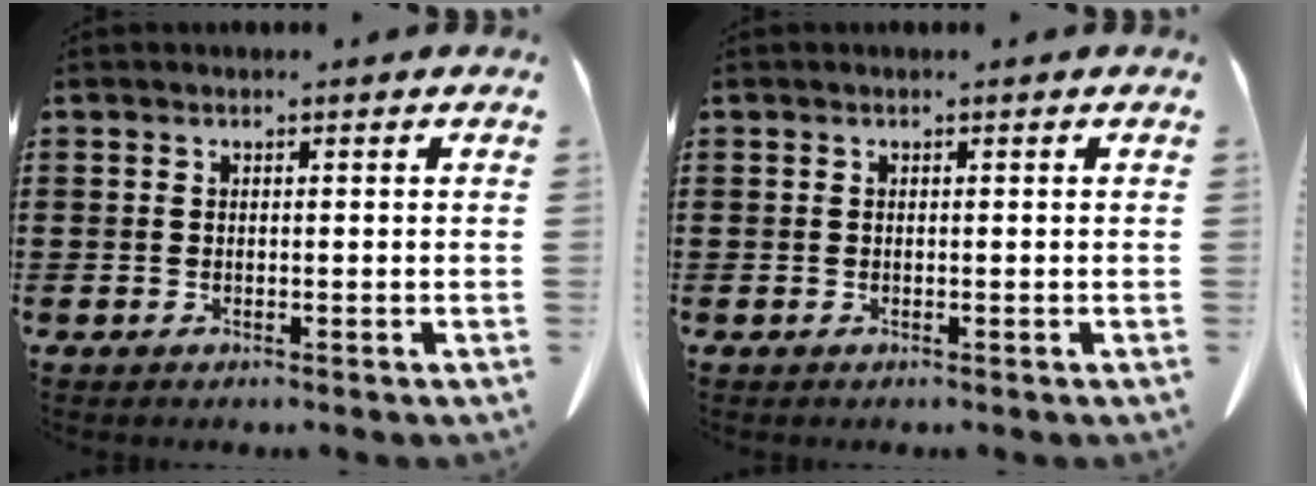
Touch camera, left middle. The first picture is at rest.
{"total": 0.0}